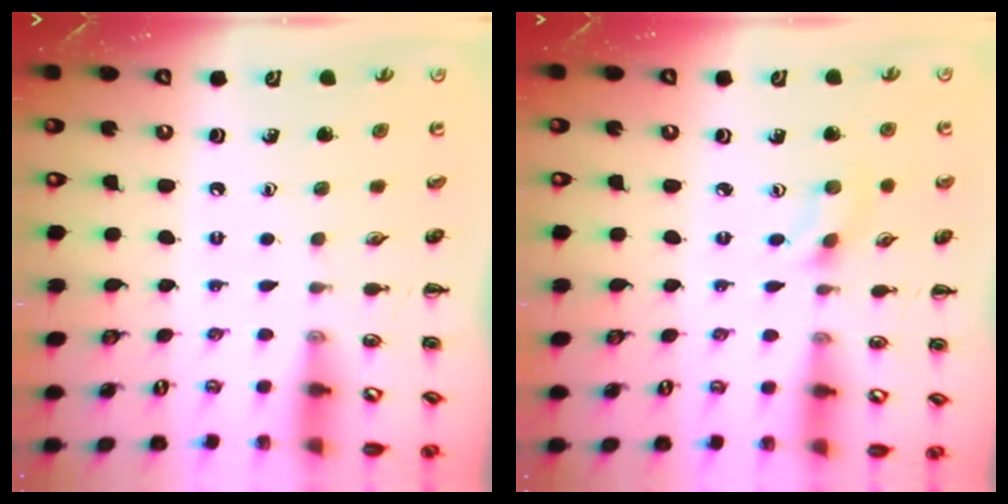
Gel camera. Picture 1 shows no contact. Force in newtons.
{"total": 2.0, "press": 1.9, "slide": 0.8}